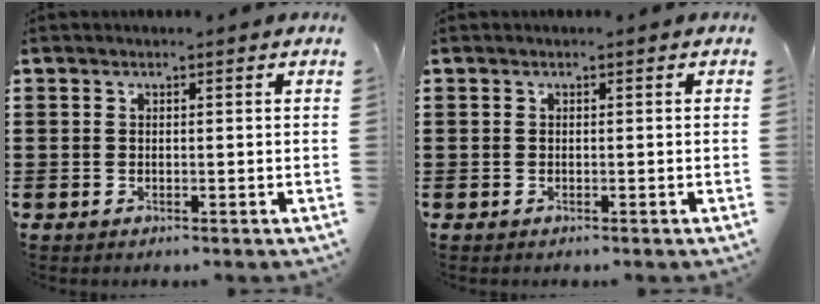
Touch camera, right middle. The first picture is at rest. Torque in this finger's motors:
{"motor_torque": [0.33, 0.10, -0.01, -0.01]}